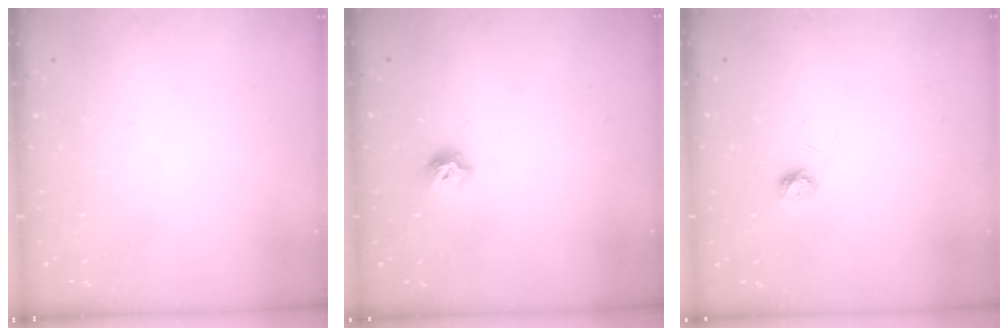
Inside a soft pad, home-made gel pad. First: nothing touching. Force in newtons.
{"total": 6.7, "press": 6.6, "slide": 1.1}
{"total": 3.9, "press": 3.8, "slide": 0.5}